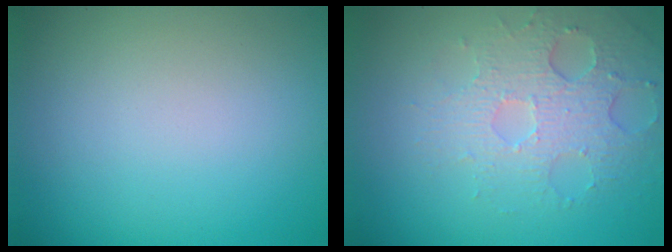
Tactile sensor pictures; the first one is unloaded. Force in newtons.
{"total": 3.5, "press": 3.2, "slide": 1.5}